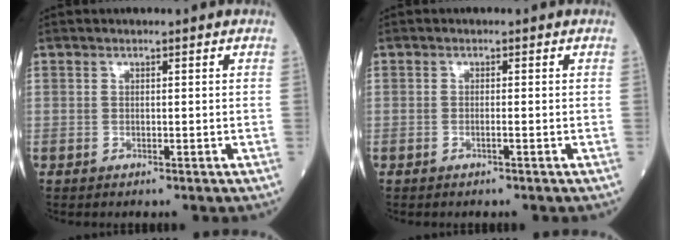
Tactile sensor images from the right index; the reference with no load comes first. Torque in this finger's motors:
{"motor_torque": [-0.10, -0.03, -0.03, -0.01]}